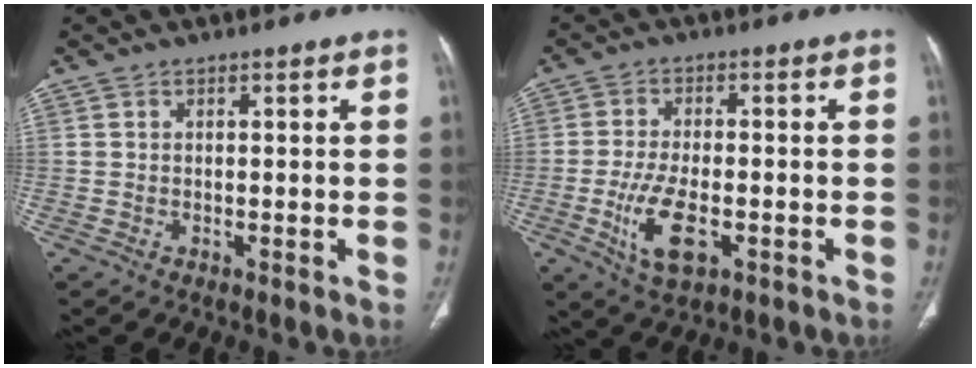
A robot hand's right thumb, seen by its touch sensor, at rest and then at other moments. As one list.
[{"total": 8.9, "force": [-2.8, 4.1, 7.4], "torque": [-0.150, 0.002, -0.045]}]